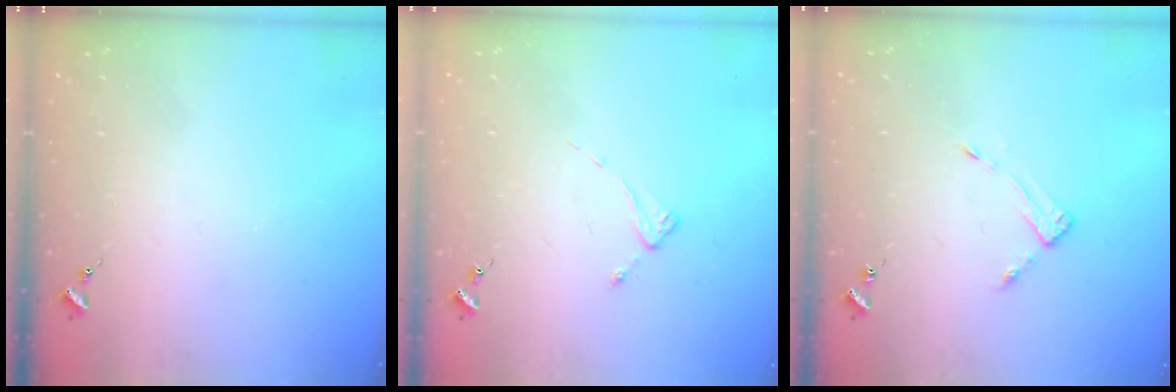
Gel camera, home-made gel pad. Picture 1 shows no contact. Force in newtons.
{"total": 2.4, "press": 2.4, "slide": 0.3}
{"total": 4.6, "press": 4.6, "slide": 0.4}